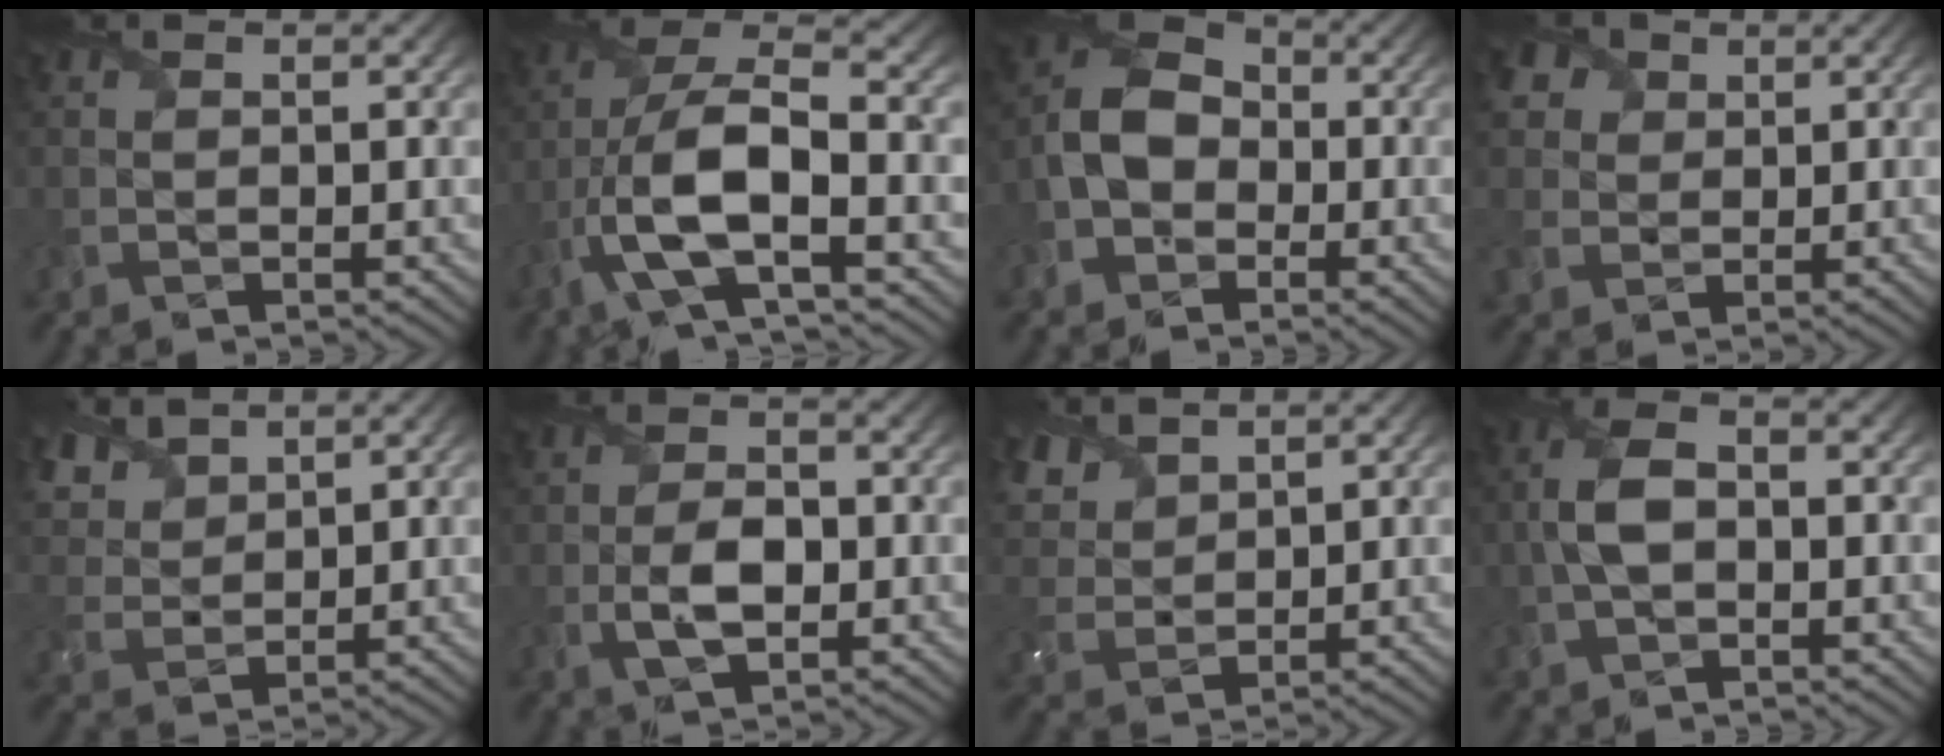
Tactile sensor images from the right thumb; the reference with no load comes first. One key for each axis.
{"total": 11.3, "fx": -4.3, "fy": 4.1, "fz": 9.6, "tx": -0.204, "ty": -0.003, "tz": -0.090}
{"total": 7.4, "fx": -2.2, "fy": 5.6, "fz": 4.2, "tx": -0.095, "ty": 0.000, "tz": -0.059}
{"total": 6.3, "fx": 2.7, "fy": 5.1, "fz": 2.6, "tx": -0.092, "ty": 0.015, "tz": 0.037}
{"total": 6.8, "fx": 5.0, "fy": 3.6, "fz": 3.0, "tx": -0.097, "ty": 0.006, "tz": 0.106}
{"total": 4.7, "fx": -1.2, "fy": 2.6, "fz": 3.7, "tx": -0.080, "ty": -0.005, "tz": -0.025}
{"total": 6.7, "fx": 4.7, "fy": 3.5, "fz": 3.2, "tx": -0.104, "ty": 0.009, "tz": 0.098}
{"total": 5.6, "fx": -0.5, "fy": 3.1, "fz": 4.6, "tx": -0.115, "ty": 0.009, "tz": -0.014}